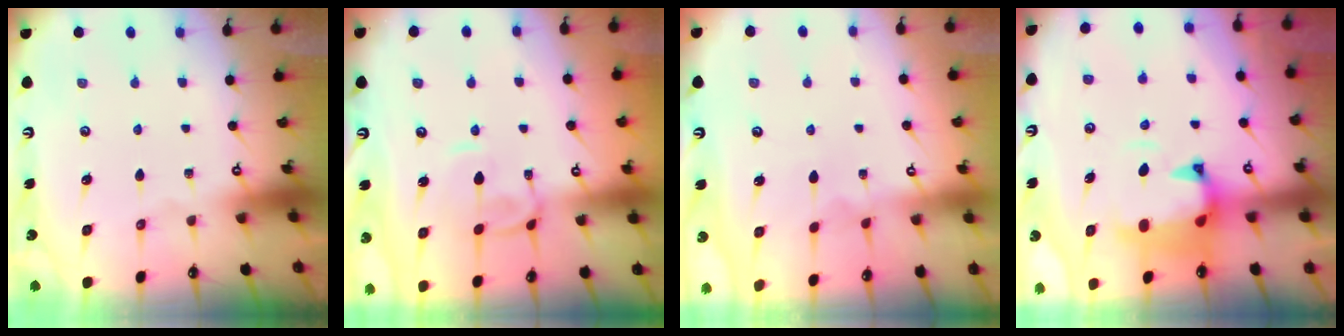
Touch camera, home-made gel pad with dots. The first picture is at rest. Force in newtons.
{"total": 1.0, "press": 0.8, "slide": 0.6}
{"total": 4.3, "press": 4.3, "slide": 0.1}
{"total": 1.7, "press": 1.2, "slide": 1.2}